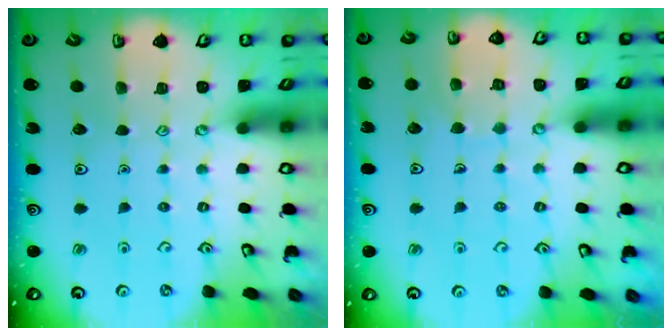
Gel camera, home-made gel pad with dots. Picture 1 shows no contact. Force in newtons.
{"total": 5.8, "press": 5.8, "slide": 0.3}